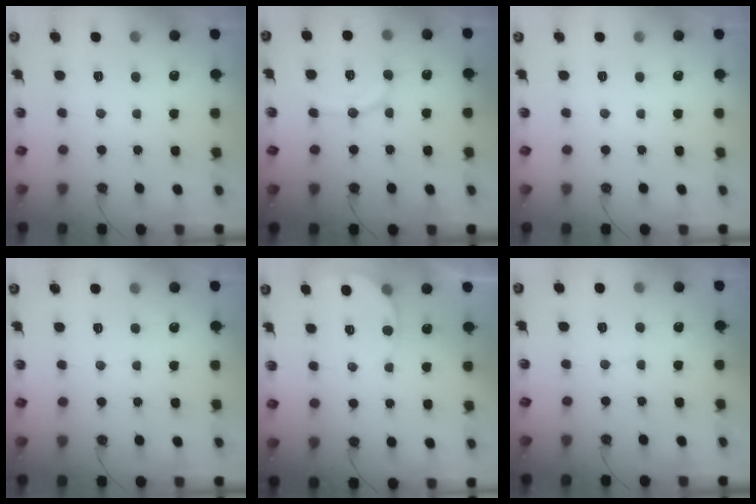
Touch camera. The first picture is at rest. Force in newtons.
{"total": 10.7, "press": 10.6, "slide": 1.9}
{"total": 0.0}
{"total": 4.5, "press": 4.5, "slide": 0.4}
{"total": 3.8, "press": 3.8, "slide": 0.4}
{"total": 1.6, "press": 1.5, "slide": 0.1}